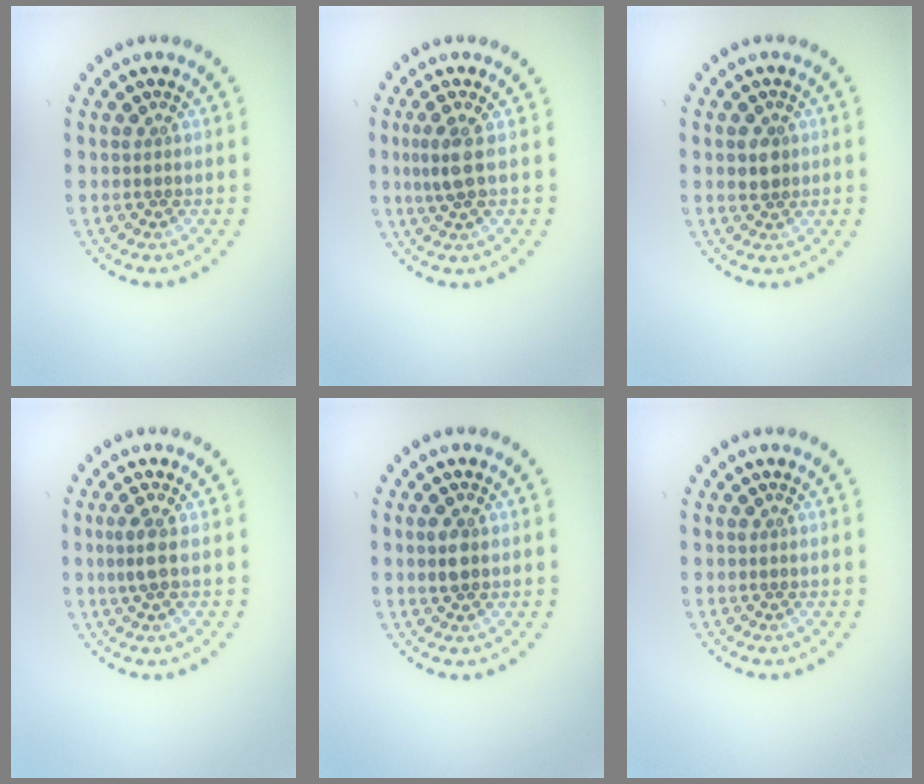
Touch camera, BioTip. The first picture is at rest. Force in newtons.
{"total": 2.0, "press": 1.7, "slide": 1.1}
{"total": 1.7, "press": 1.6, "slide": 0.5}
{"total": 1.5, "press": 1.3, "slide": 0.7}
{"total": 1.7, "press": 1.7, "slide": 0.1}
{"total": 0.0}